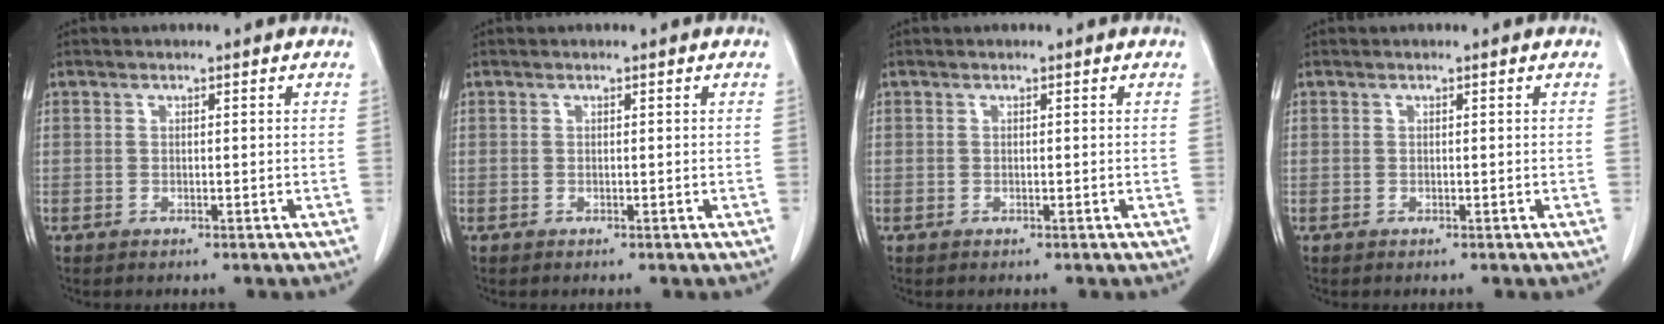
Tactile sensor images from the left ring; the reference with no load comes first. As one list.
[{"total": 0.0}, {"total": 0.0}, {"total": 0.0}]